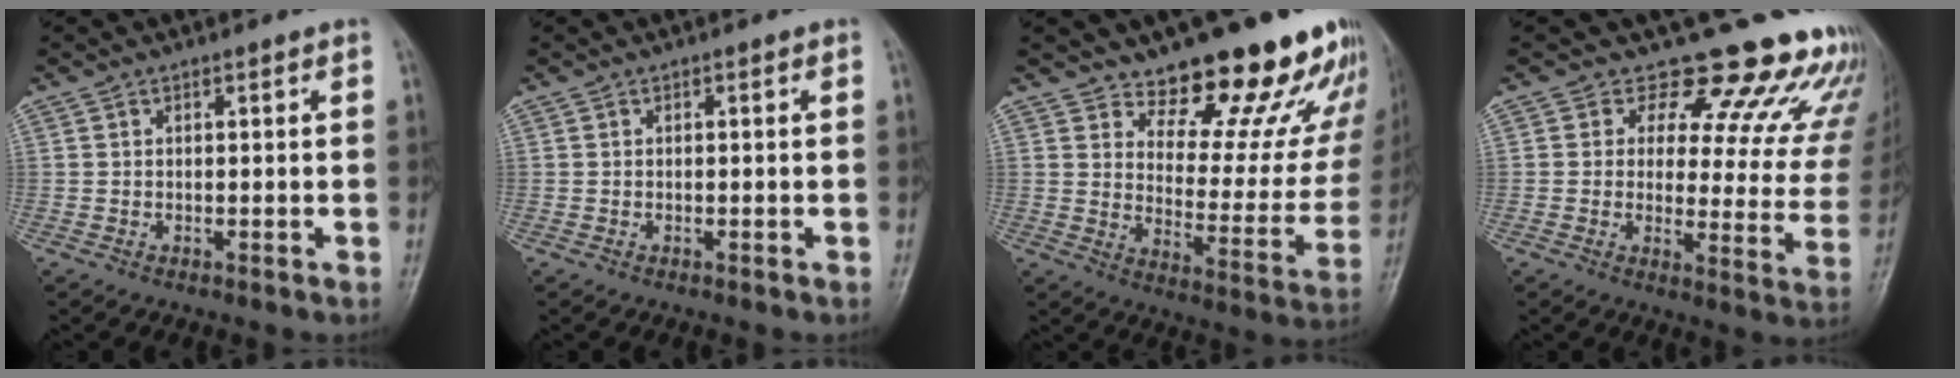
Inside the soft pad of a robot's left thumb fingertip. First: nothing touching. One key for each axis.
{"total": 0.0}
{"total": 19.8, "fx": 16.9, "fy": 6.8, "fz": 7.6, "tx": -0.040, "ty": -0.136, "tz": 0.220}
{"total": 18.9, "fx": 16.3, "fy": 7.4, "fz": 6.0, "tx": -0.014, "ty": -0.123, "tz": 0.168}